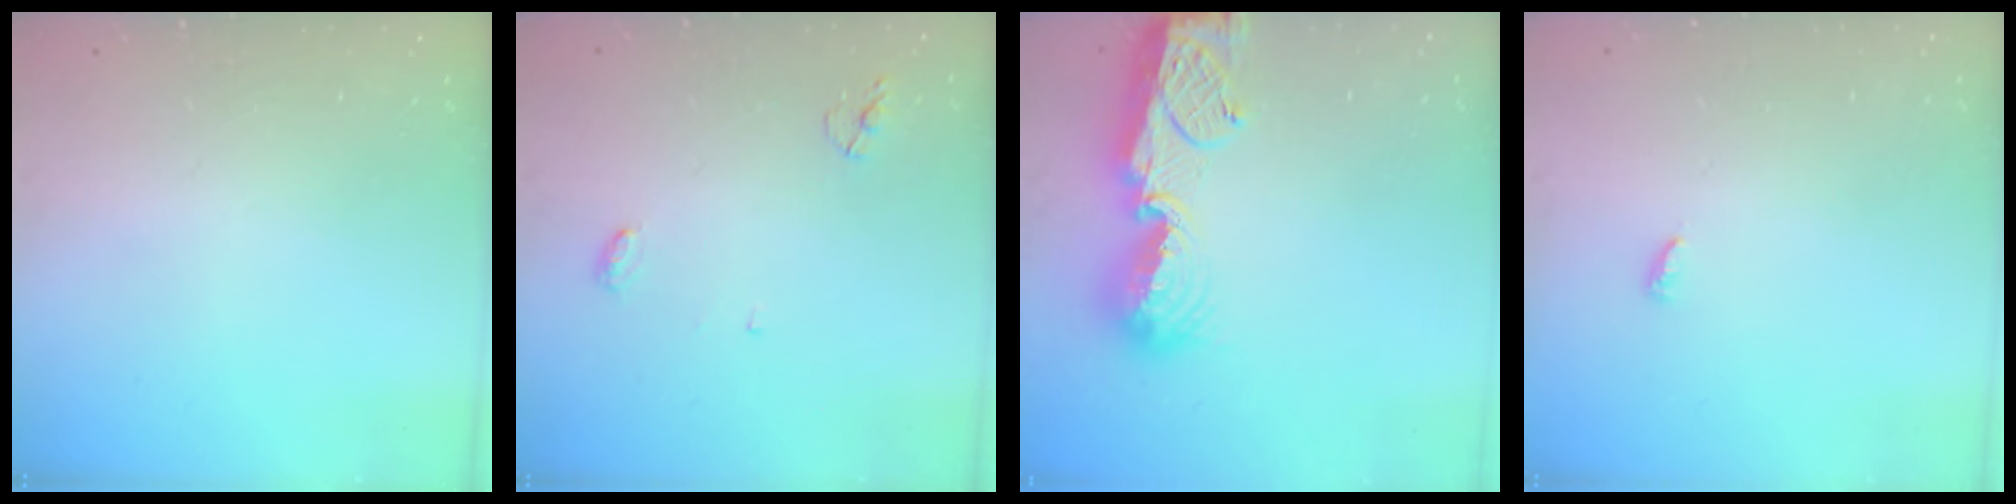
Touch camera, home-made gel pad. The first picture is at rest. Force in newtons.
{"total": 4.0, "press": 3.9, "slide": 0.3}
{"total": 15.7, "press": 15.6, "slide": 1.3}
{"total": 2.5, "press": 2.5, "slide": 0.2}